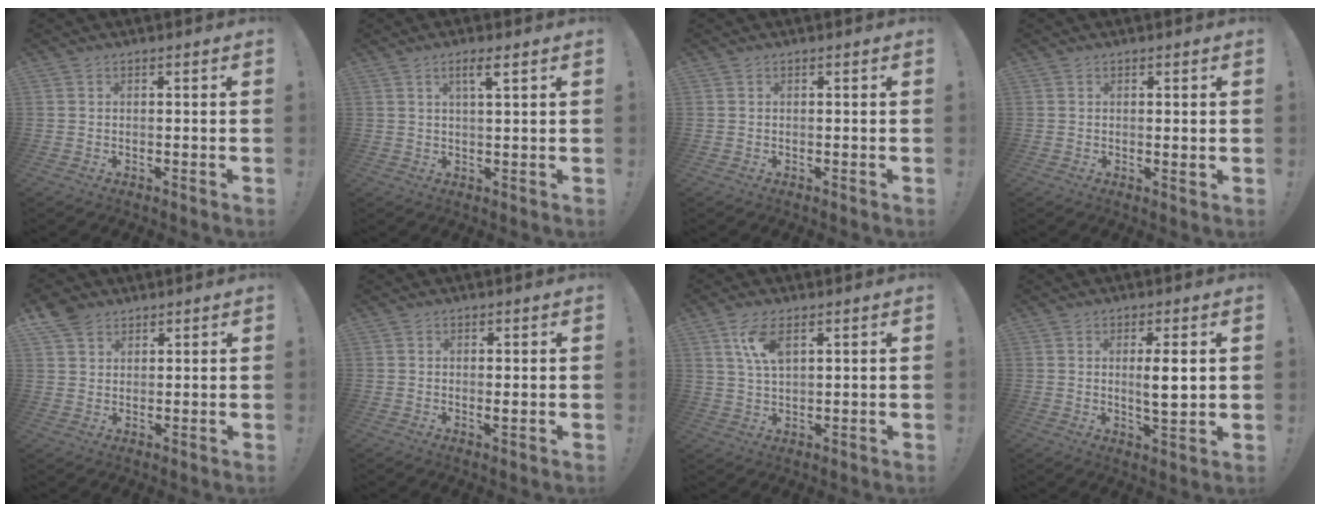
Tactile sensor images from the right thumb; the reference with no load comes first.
{"total": 3.9, "force": [2.0, 0.3, 3.3], "torque": [-0.060, 0.001, 0.029]}
{"total": 0.0}
{"total": 1.2, "force": [0.4, 0.2, 1.2], "torque": [-0.011, -0.005, 0.004]}
{"total": 5.4, "force": [3.9, 3.5, 1.4], "torque": [-0.028, -0.018, 0.077]}
{"total": 1.3, "force": [0.4, 0.2, 1.2], "torque": [-0.010, -0.009, 0.005]}
{"total": 7.4, "force": [3.6, 3.3, 5.5], "torque": [-0.099, -0.007, 0.065]}
{"total": 5.6, "force": [1.0, 0.7, 5.5], "torque": [-0.085, -0.012, 0.011]}